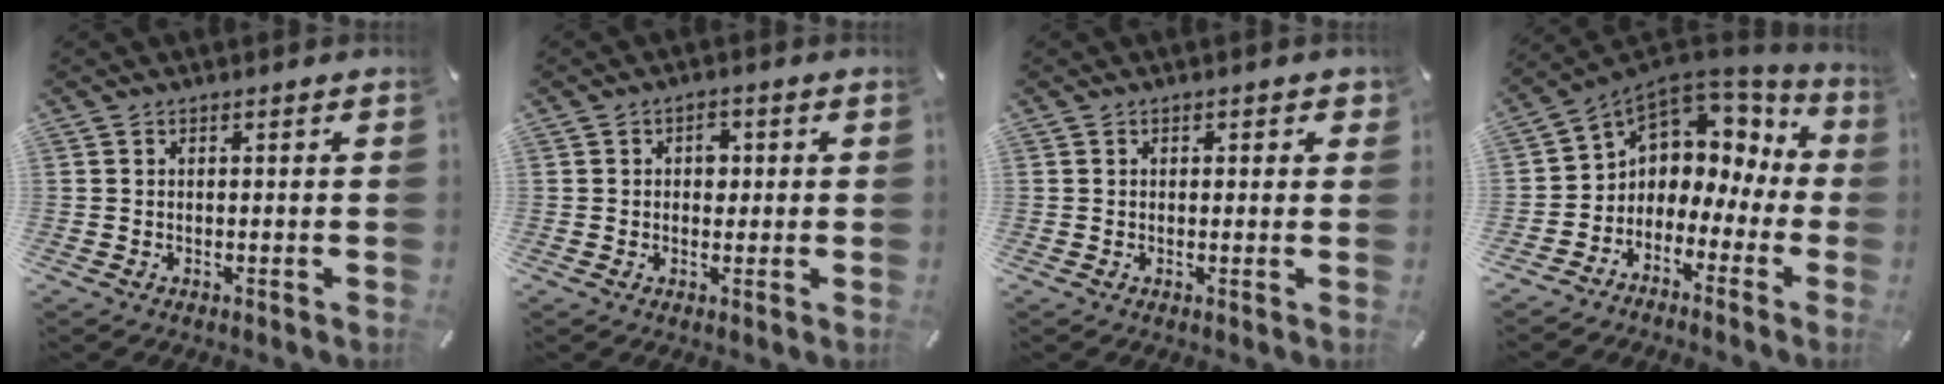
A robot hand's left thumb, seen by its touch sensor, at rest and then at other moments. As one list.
[{"total": 3.2, "force": [0.2, 2.4, 2.1], "torque": [-0.011, -0.003, -0.007]}, {"total": 1.1, "force": [0.2, 0.9, 0.6], "torque": [0.005, 0.000, -0.002]}, {"total": 5.0, "force": [0.8, 4.9, 0.7], "torque": [-0.038, -0.029, 0.016]}]